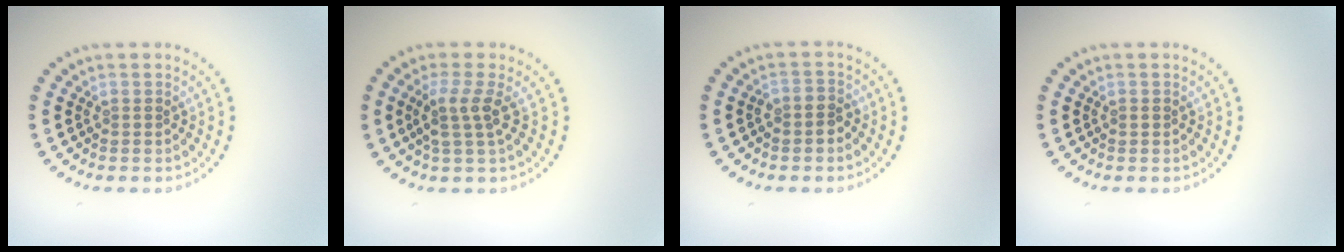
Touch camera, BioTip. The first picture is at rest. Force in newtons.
{"total": 2.6, "press": 2.0, "slide": 1.8}
{"total": 1.3, "press": 1.1, "slide": 0.7}
{"total": 0.5, "press": 0.5, "slide": 0.1}